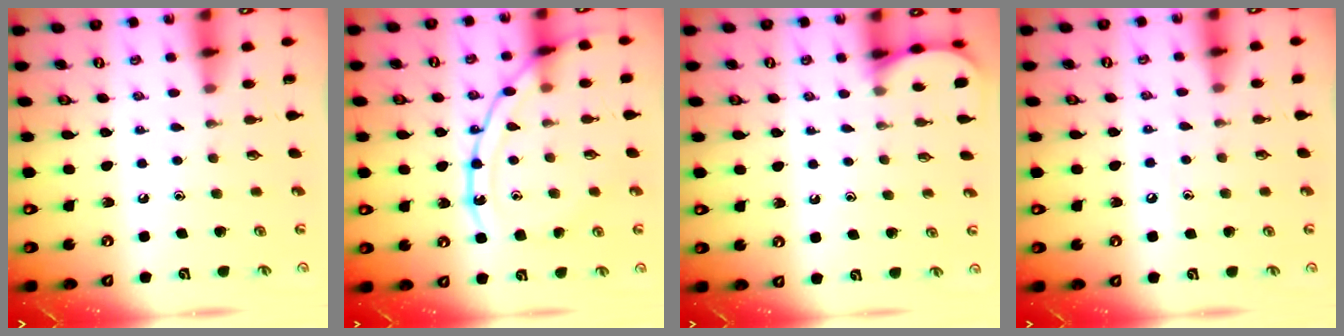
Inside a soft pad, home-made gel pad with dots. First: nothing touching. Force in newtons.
{"total": 15.8, "press": 15.7, "slide": 1.6}
{"total": 3.6, "press": 3.6, "slide": 0.3}
{"total": 4.5, "press": 4.4, "slide": 0.6}